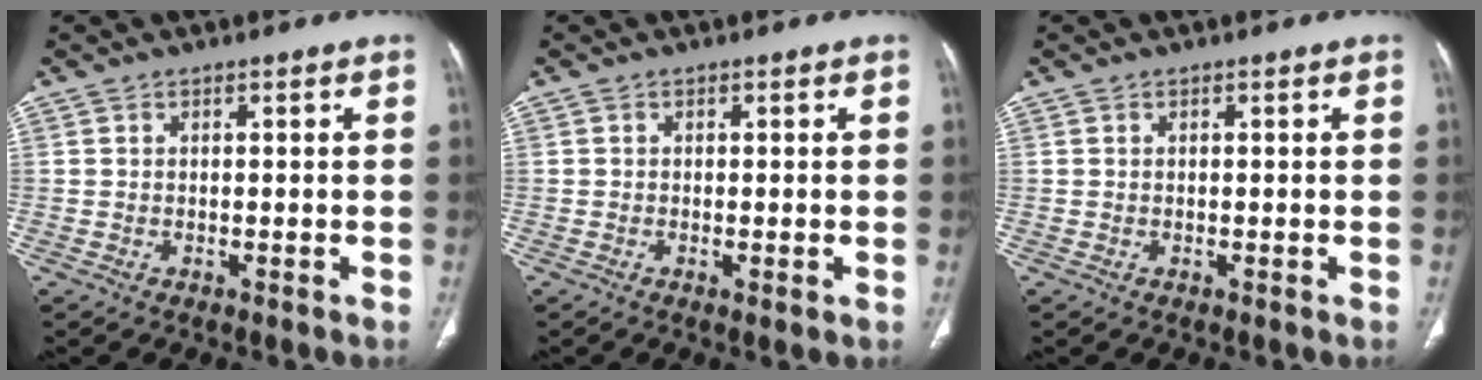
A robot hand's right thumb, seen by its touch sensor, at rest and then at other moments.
{"total": 0.9, "force": [-0.2, 0.2, 0.9], "torque": [-0.019, -0.004, -0.005]}
{"total": 0.0}